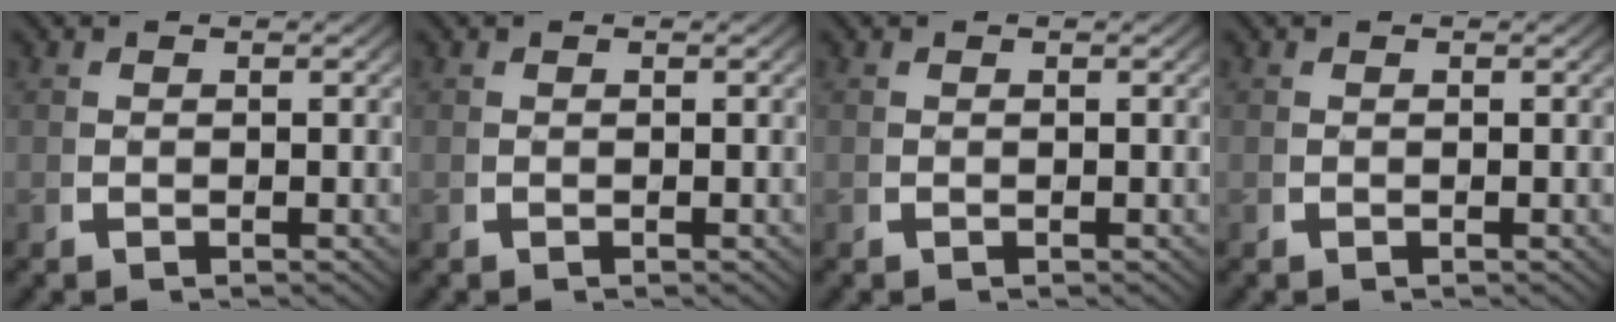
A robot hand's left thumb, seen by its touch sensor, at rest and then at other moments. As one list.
[{"total": 0.0}, {"total": 0.0}, {"total": 0.0}]